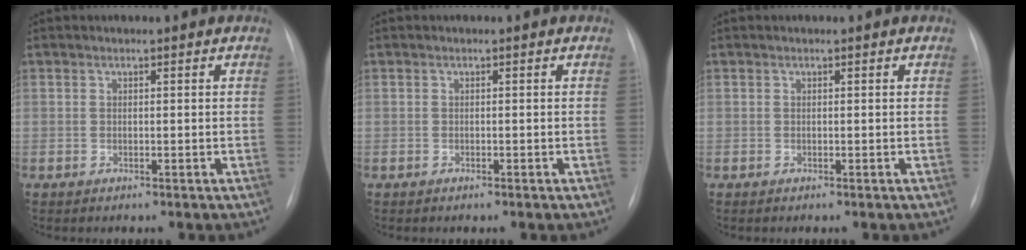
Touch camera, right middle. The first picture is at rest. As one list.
[{"total": 0.0}, {"total": 0.0}]